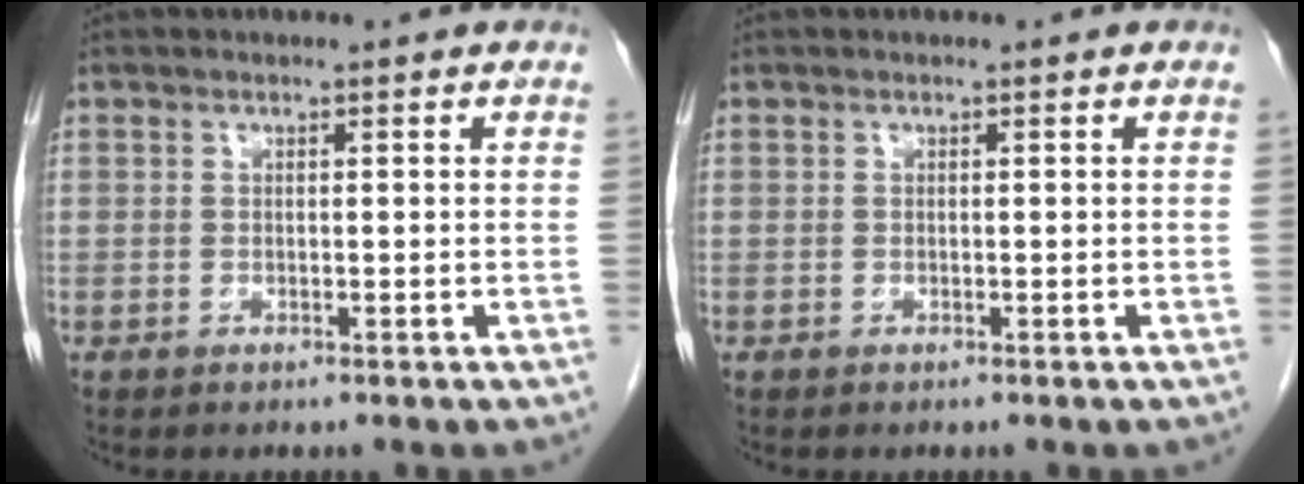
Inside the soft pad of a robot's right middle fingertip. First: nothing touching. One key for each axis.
{"total": 0.0}